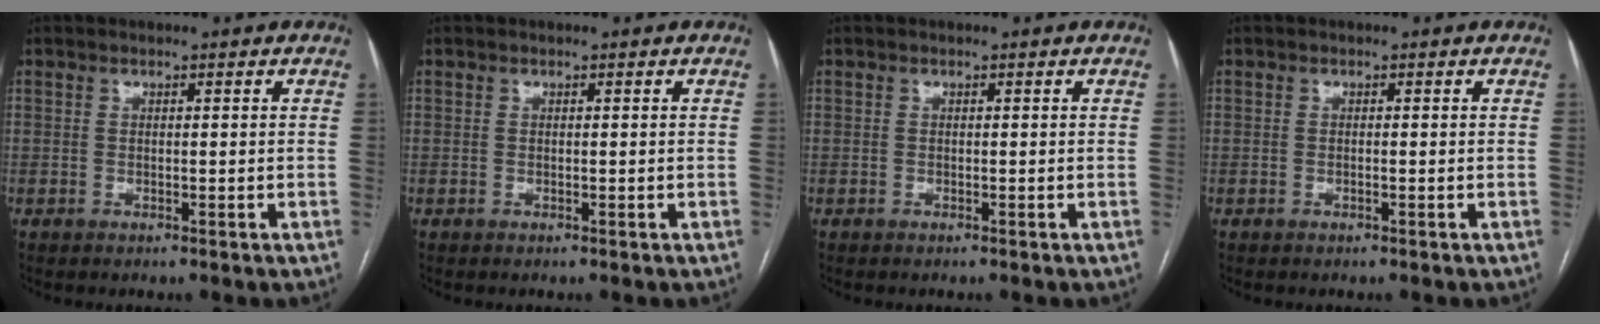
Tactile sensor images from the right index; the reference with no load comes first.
{"total": 0.0}
{"total": 0.0}
{"total": 0.0}